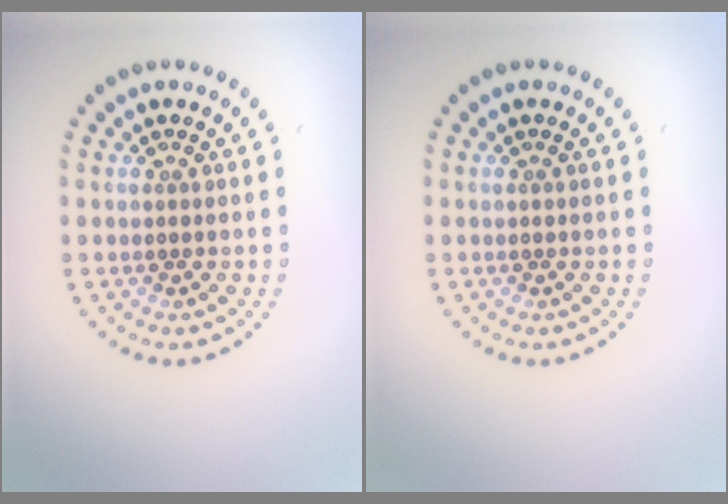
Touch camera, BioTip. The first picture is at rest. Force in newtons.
{"total": 0.0}